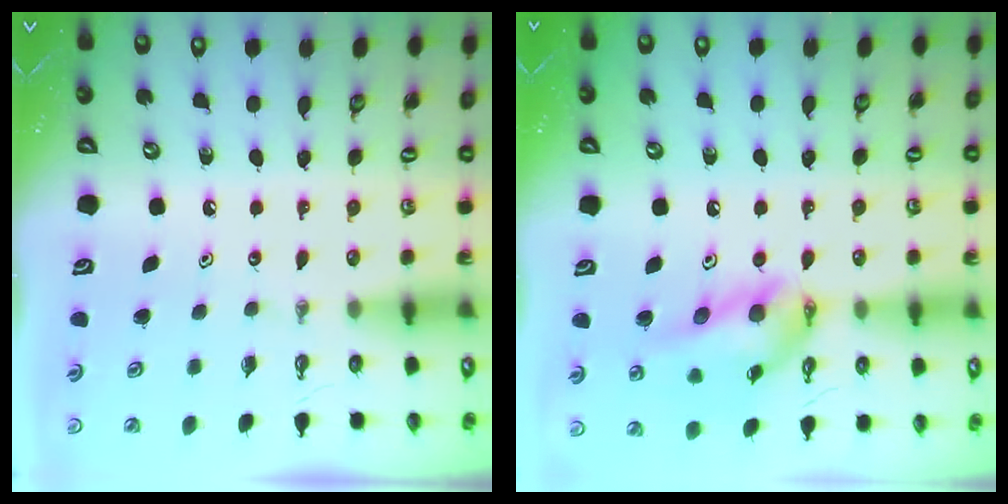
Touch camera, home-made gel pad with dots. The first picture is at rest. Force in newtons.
{"total": 14.2, "press": 14.2, "slide": 1.2}